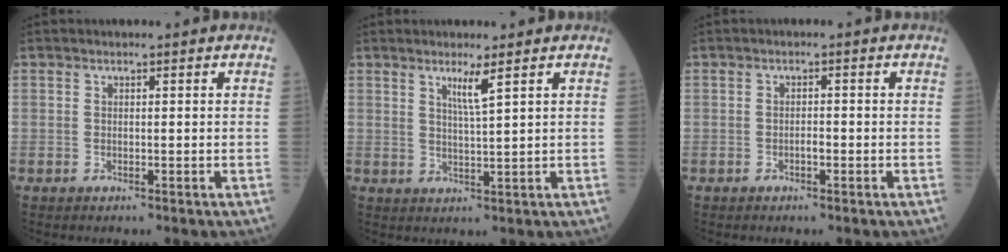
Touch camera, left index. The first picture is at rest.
{"total": 2.9, "force": [1.6, -0.7, 2.3], "torque": [-0.041, -0.012, 0.032]}
{"total": 0.9, "force": [-0.6, 0.2, 0.6], "torque": [-0.009, -0.001, -0.013]}